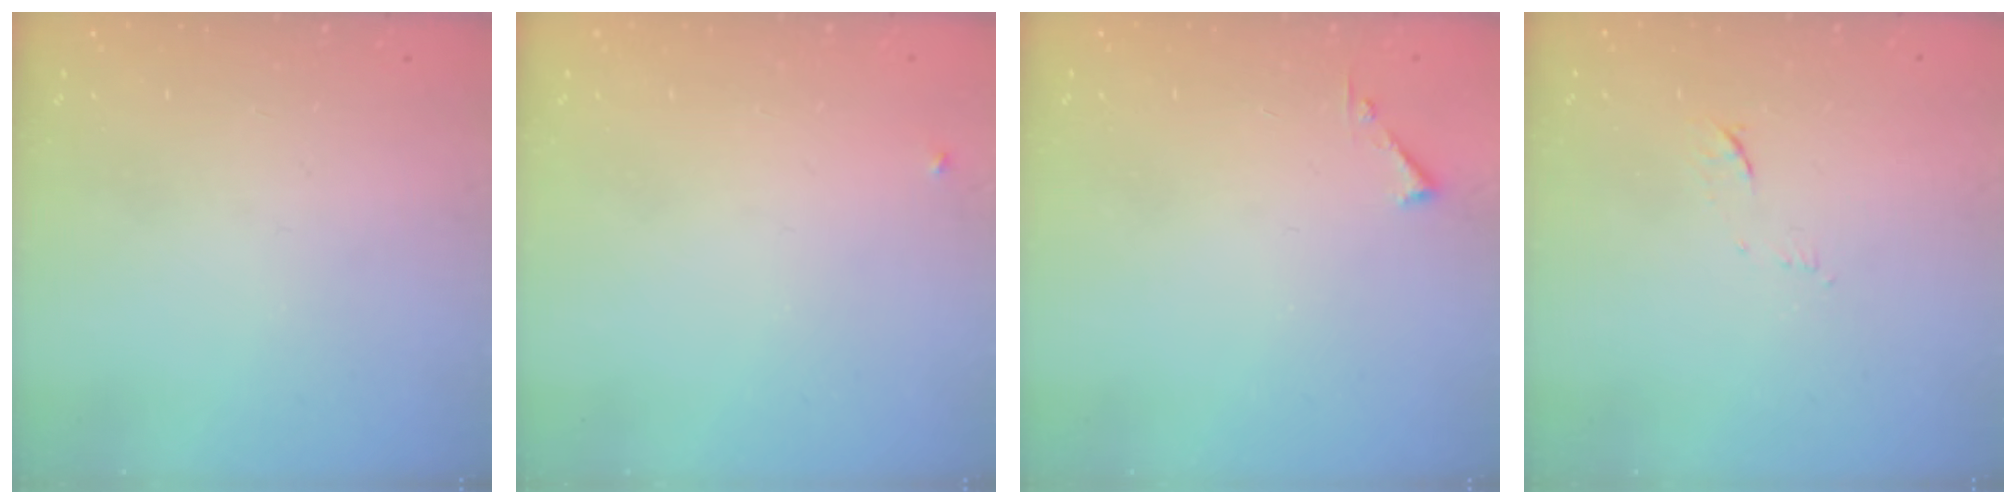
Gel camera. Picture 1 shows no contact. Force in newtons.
{"total": 3.5, "press": 3.4, "slide": 0.5}
{"total": 3.6, "press": 3.6, "slide": 0.4}
{"total": 6.2, "press": 6.2, "slide": 0.9}